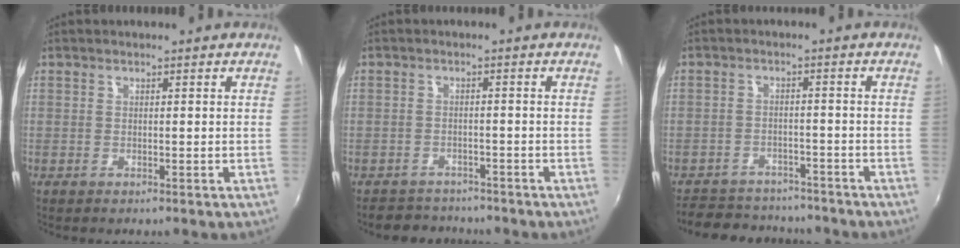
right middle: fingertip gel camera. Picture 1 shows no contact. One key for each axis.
{"total": 5.6, "fx": -5.0, "fy": 2.5, "fz": 0.5, "tx": -0.024, "ty": 0.008, "tz": -0.079}
{"total": 12.7, "fx": -10.9, "fy": 5.2, "fz": 3.7, "tx": -0.098, "ty": 0.014, "tz": -0.154}